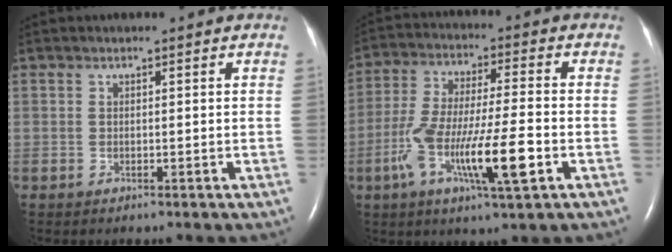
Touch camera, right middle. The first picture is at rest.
{"total": 13.2, "force": [-4.5, 1.3, 12.3], "torque": [-0.240, -0.010, -0.082]}